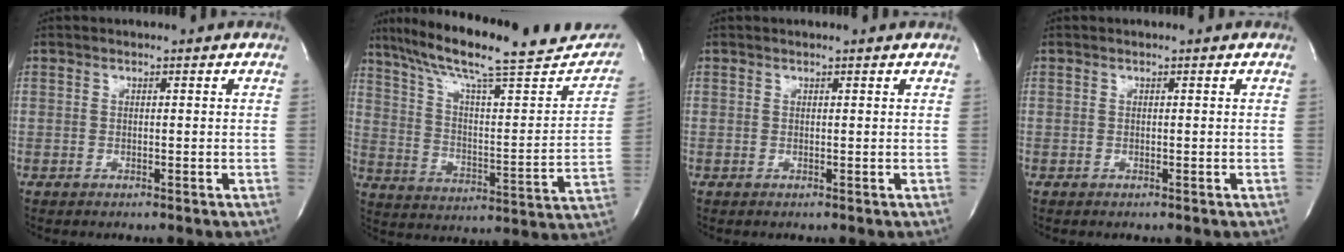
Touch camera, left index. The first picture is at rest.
{"total": 26.6, "force": [21.7, 4.5, 14.8], "torque": [-0.235, -0.006, 0.298]}
{"total": 0.0}
{"total": 0.0}